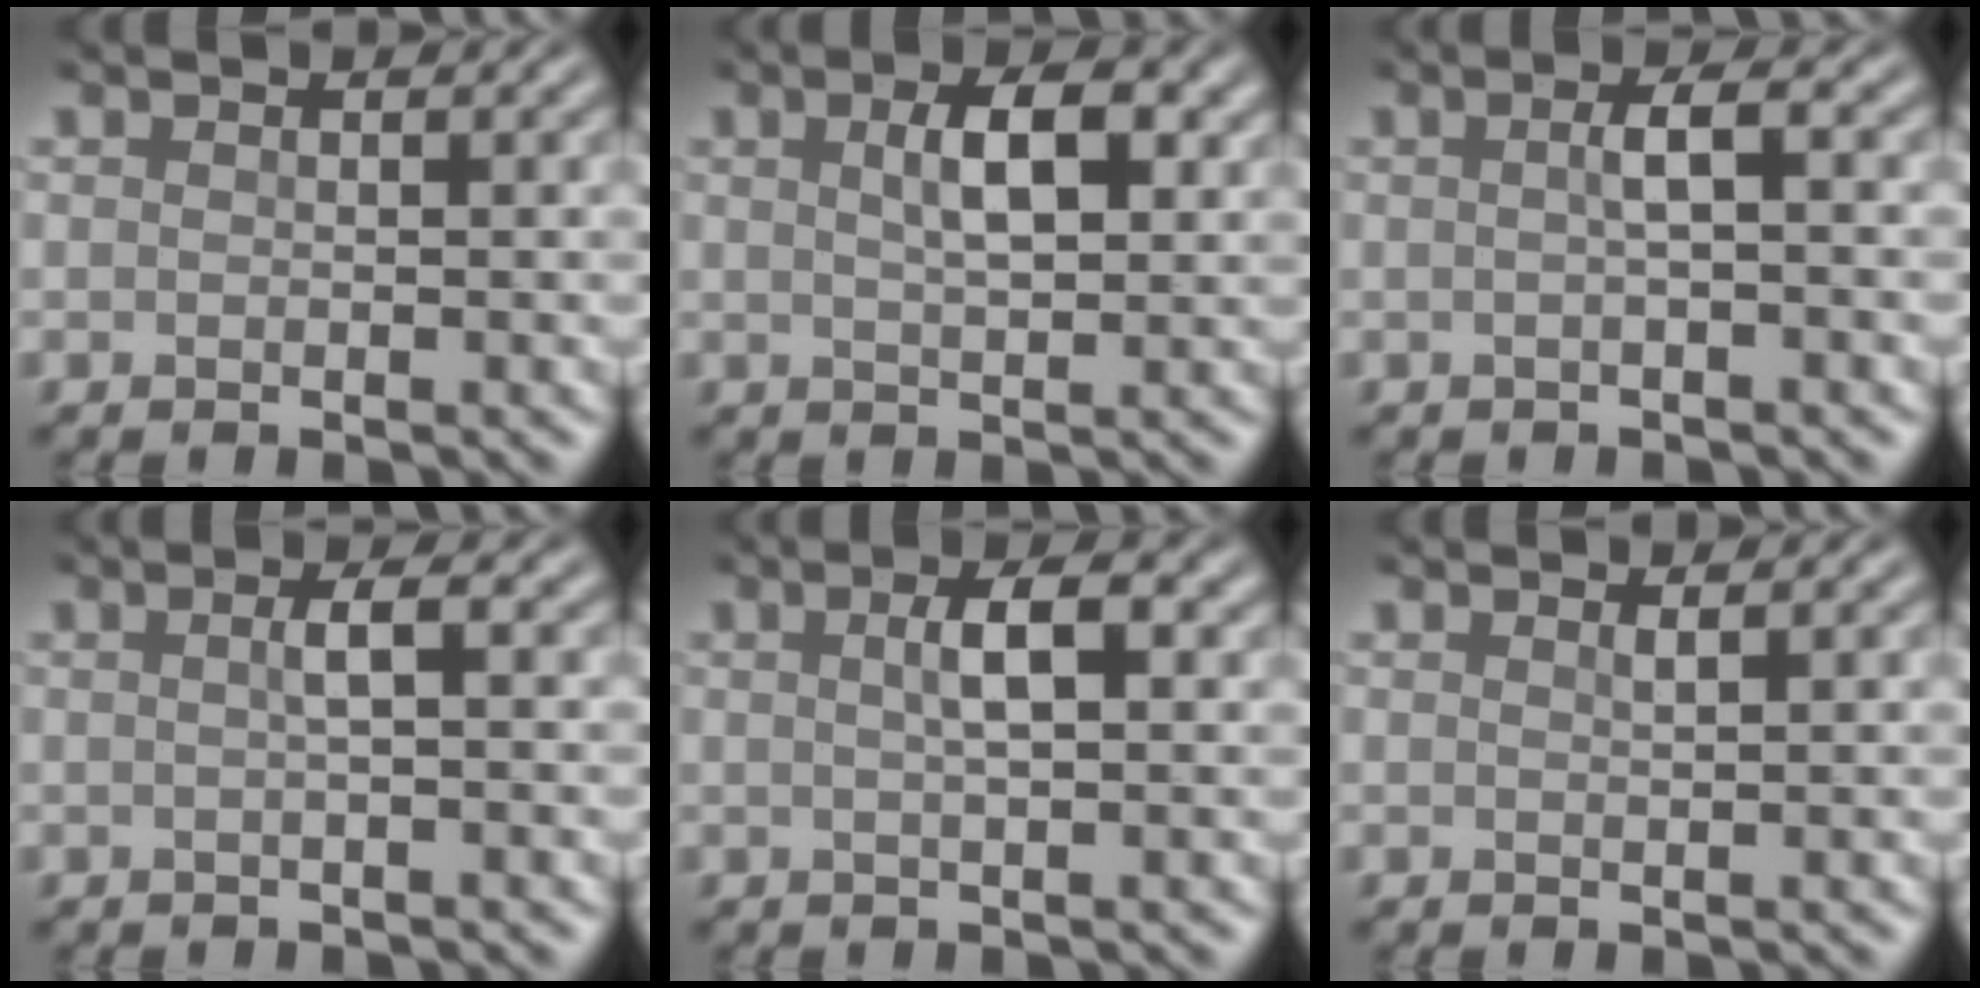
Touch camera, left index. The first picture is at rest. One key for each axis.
{"total": 3.9, "fx": 1.3, "fy": 1.4, "fz": 3.4, "tx": -0.065, "ty": 0.007, "tz": 0.023}
{"total": 2.1, "fx": 0.1, "fy": 0.4, "fz": 2.0, "tx": -0.036, "ty": 0.008, "tz": 0.000}
{"total": 1.8, "fx": 0.1, "fy": 0.3, "fz": 1.7, "tx": -0.031, "ty": 0.007, "tz": 0.000}
{"total": 2.7, "fx": 0.6, "fy": 0.6, "fz": 2.6, "tx": -0.044, "ty": 0.010, "tz": 0.008}
{"total": 0.7, "fx": 0.4, "fy": 0.2, "fz": 0.5, "tx": -0.002, "ty": 0.000, "tz": 0.006}